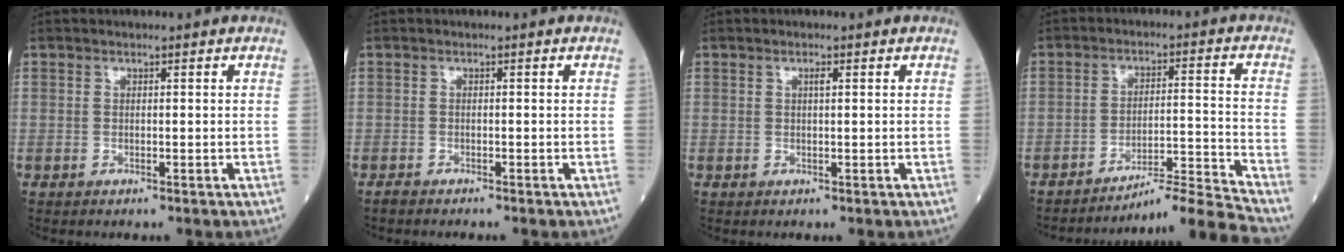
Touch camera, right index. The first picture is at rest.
{"total": 0.9, "force": [-0.9, 0.0, 0.2], "torque": [-0.011, -0.002, -0.019]}
{"total": 0.8, "force": [0.3, 0.1, 0.7], "torque": [-0.016, 0.001, 0.005]}
{"total": 10.5, "force": [-9.6, -4.0, 0.7], "torque": [-0.003, 0.021, -0.160]}